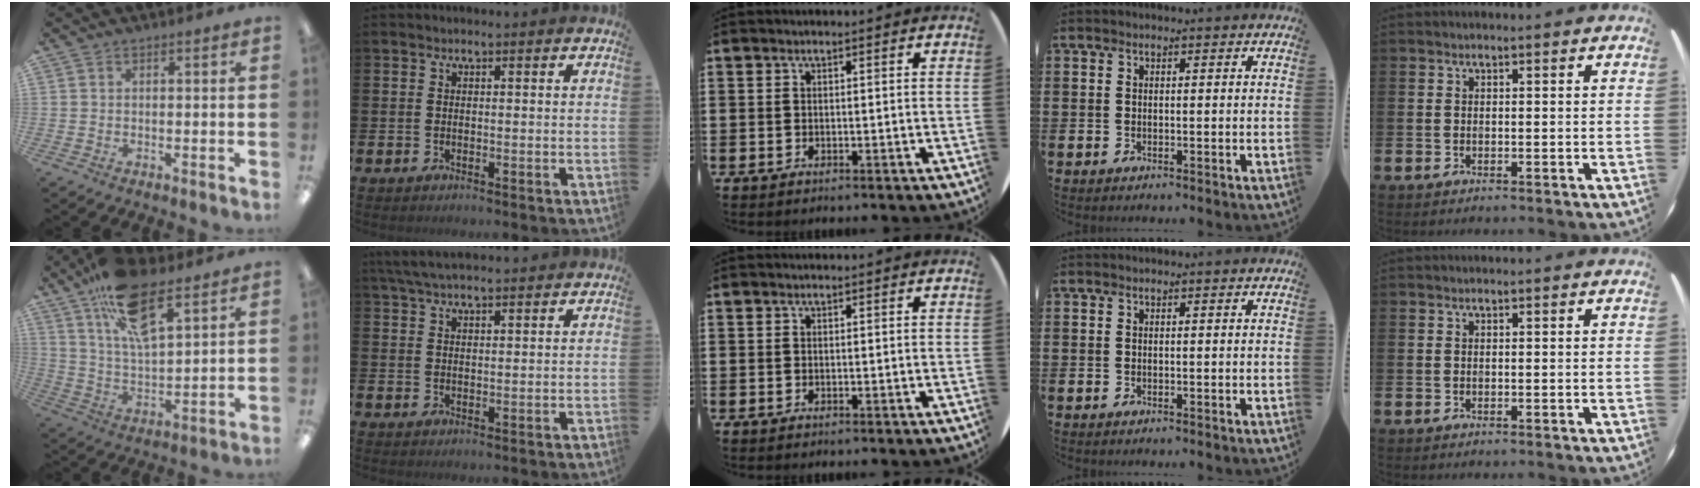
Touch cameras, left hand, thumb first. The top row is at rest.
{"thumb": {"total": 15.5, "force": [10.0, 6.1, 10.2], "torque": [-0.184, -0.035, 0.175]}, "index": {"total": 4.6, "force": [4.1, 0.8, 1.7], "torque": [-0.041, -0.007, 0.077]}}